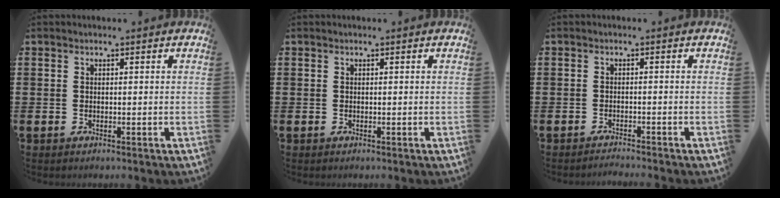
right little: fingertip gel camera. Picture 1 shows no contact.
{"total": 0.0}
{"total": 1.1, "force": [-1.1, -0.2, 0.0], "torque": [0.000, 0.001, -0.022]}